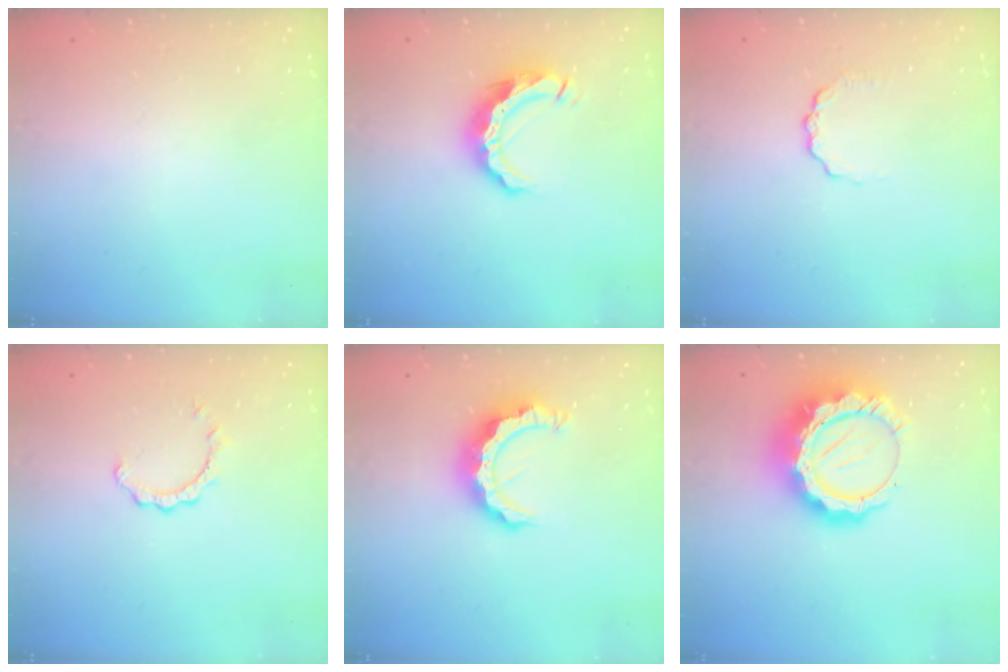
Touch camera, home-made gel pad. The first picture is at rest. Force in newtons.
{"total": 10.6, "press": 10.6, "slide": 0.8}
{"total": 2.7, "press": 2.7, "slide": 0.3}
{"total": 2.6, "press": 2.6, "slide": 0.2}
{"total": 10.6, "press": 10.5, "slide": 1.1}
{"total": 17.1, "press": 17.1, "slide": 1.4}